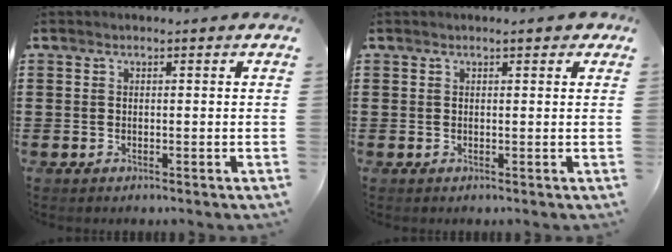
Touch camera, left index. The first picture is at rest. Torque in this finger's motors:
{"motor_torque": [0.39, -0.33, 0.00, 0.01]}